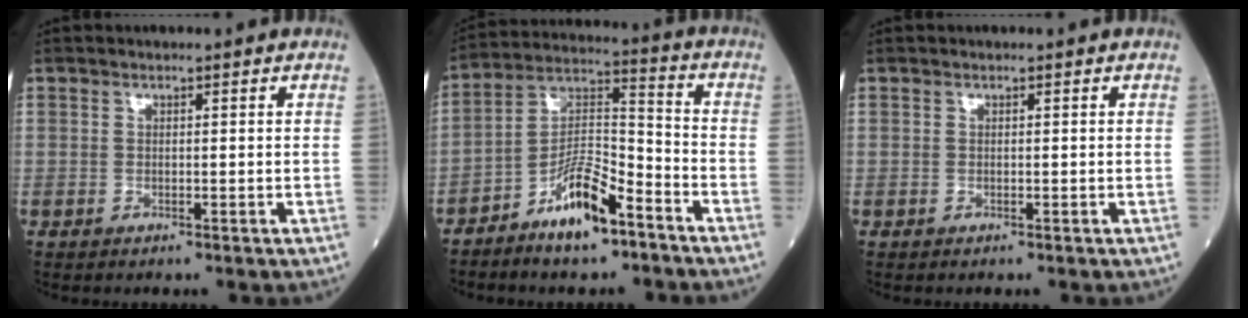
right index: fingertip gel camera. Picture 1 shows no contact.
{"total": 10.5, "force": [-6.8, 2.6, 7.6], "torque": [-0.143, 0.008, -0.124]}
{"total": 0.0}